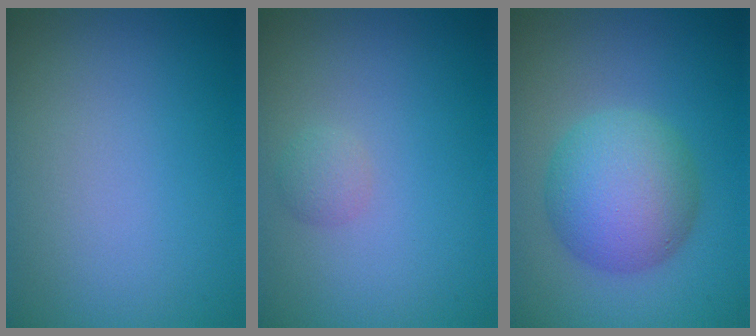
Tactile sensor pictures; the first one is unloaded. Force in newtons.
{"total": 1.1, "press": 1.1, "slide": 0.1}
{"total": 6.3, "press": 6.3, "slide": 0.1}